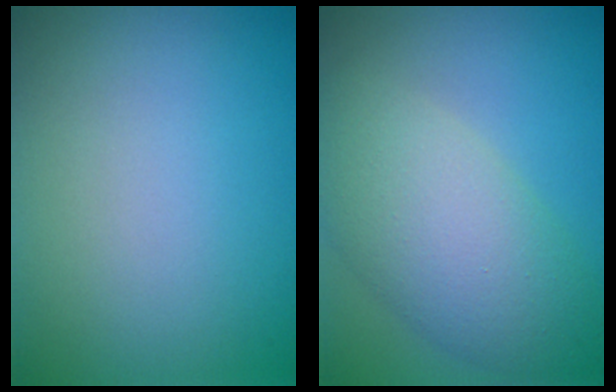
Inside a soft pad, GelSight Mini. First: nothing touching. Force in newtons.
{"total": 7.5, "press": 7.5, "slide": 0.6}